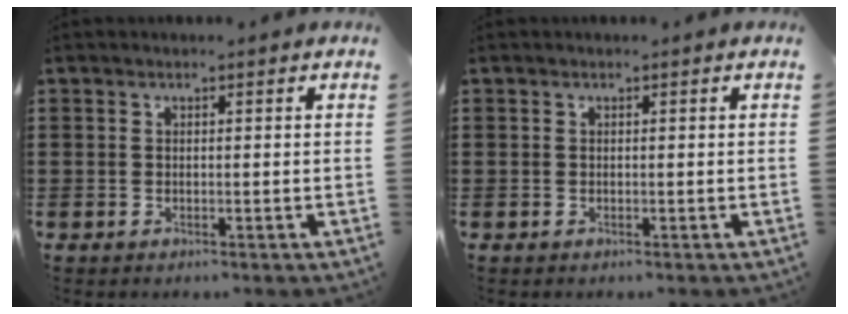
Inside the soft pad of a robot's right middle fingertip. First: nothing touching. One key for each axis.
{"total": 0.0}